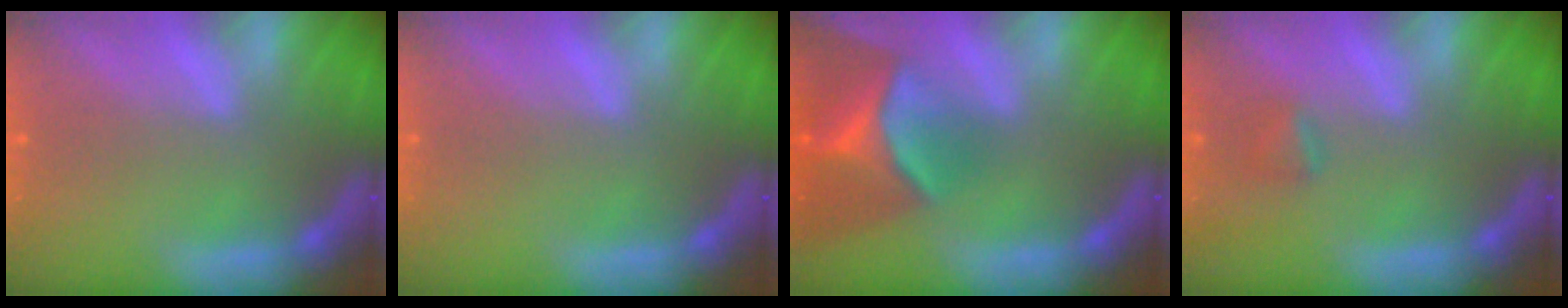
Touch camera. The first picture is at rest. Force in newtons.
{"total": 0.0}
{"total": 9.4}
{"total": 1.4}